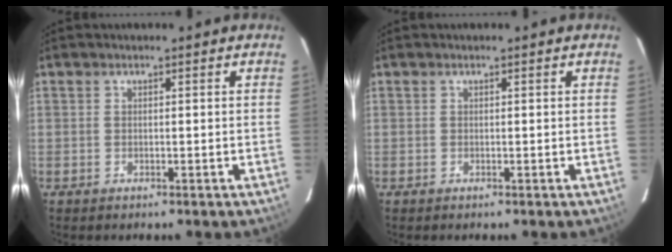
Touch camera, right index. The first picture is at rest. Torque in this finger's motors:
{"motor_torque": [0.21, 0.17, -0.01, 0.01]}